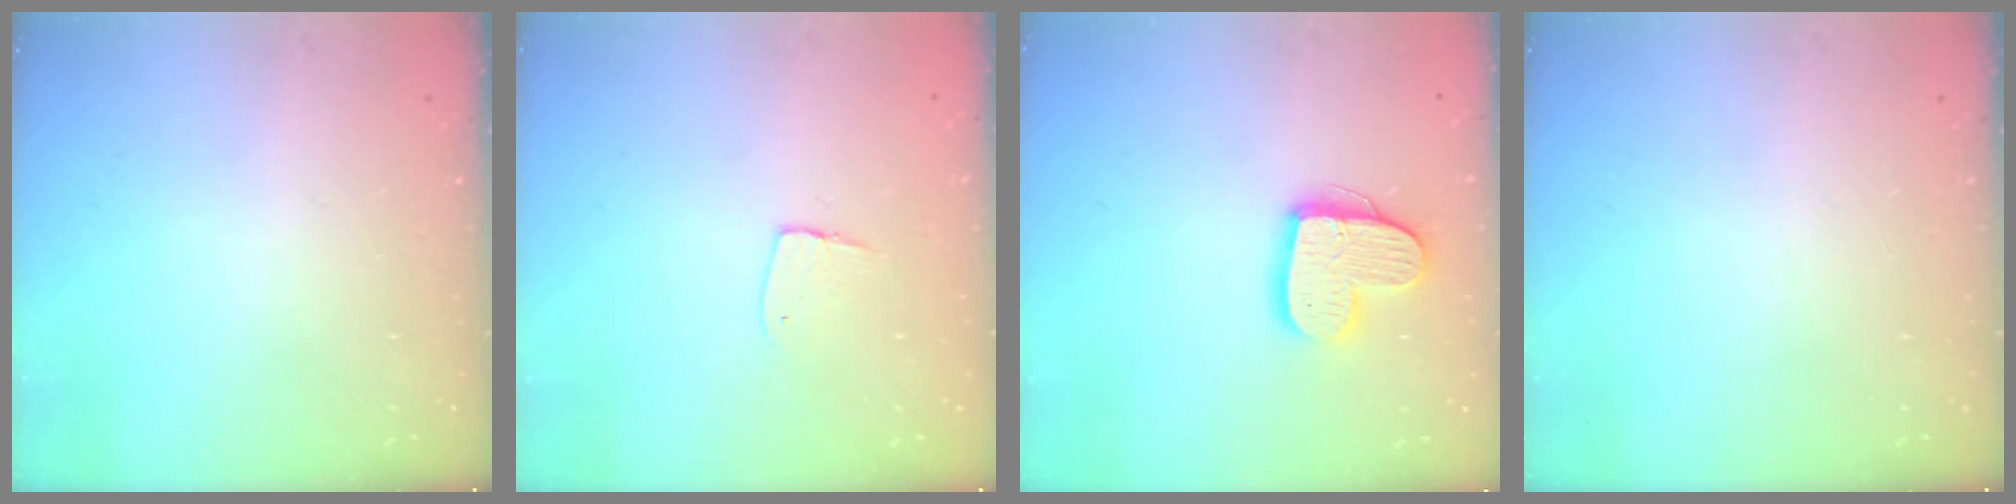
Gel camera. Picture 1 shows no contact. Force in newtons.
{"total": 4.6, "press": 4.6, "slide": 0.4}
{"total": 14.1, "press": 14.0, "slide": 1.1}
{"total": 0.0}